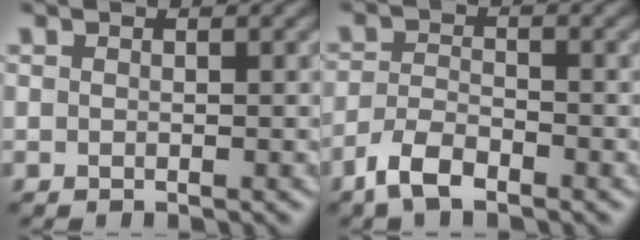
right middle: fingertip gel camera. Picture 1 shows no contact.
{"total": 3.4, "force": [-2.5, 1.3, 2.0], "torque": [-0.044, 0.000, -0.058]}